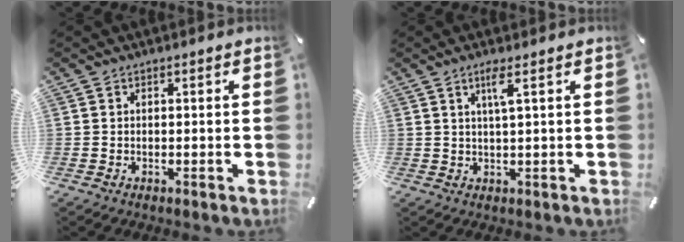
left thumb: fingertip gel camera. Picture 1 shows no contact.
{"total": 3.5, "force": [1.6, 0.0, 3.1], "torque": [-0.066, -0.001, 0.024]}